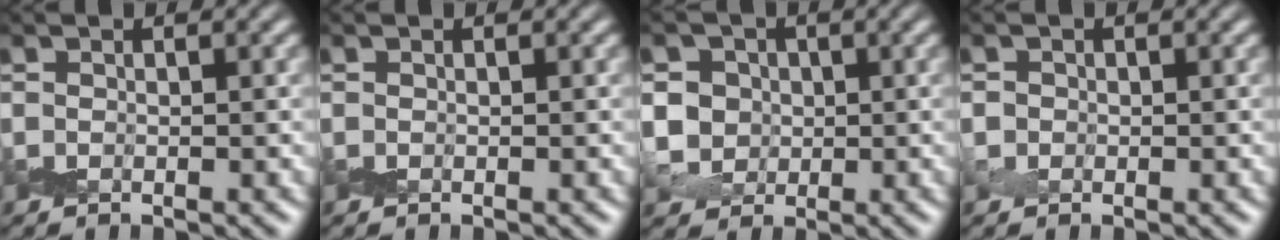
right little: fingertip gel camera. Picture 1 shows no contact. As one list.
[{"total": 0.0}, {"total": 3.9, "force": [0.9, 3.6, 1.3], "torque": [-0.028, 0.010, 0.016]}, {"total": 0.6, "force": [-0.1, 0.5, -0.2], "torque": [0.009, 0.001, -0.005]}]